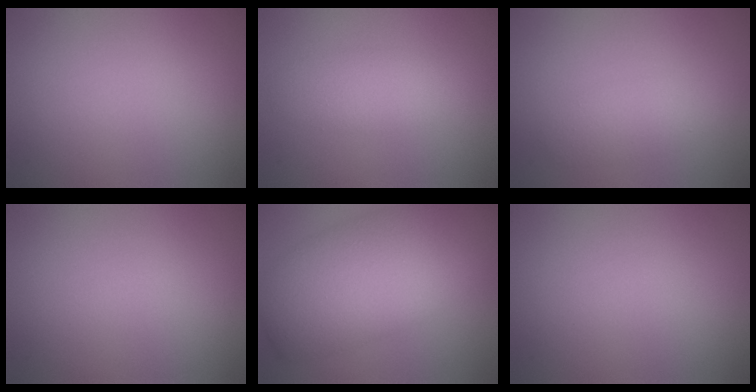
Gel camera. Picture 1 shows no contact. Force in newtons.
{"total": 2.7, "press": 2.7, "slide": 0.1}
{"total": 2.2, "press": 2.2, "slide": 0.1}
{"total": 0.0}
{"total": 10.0, "press": 10.0, "slide": 0.5}
{"total": 0.0}